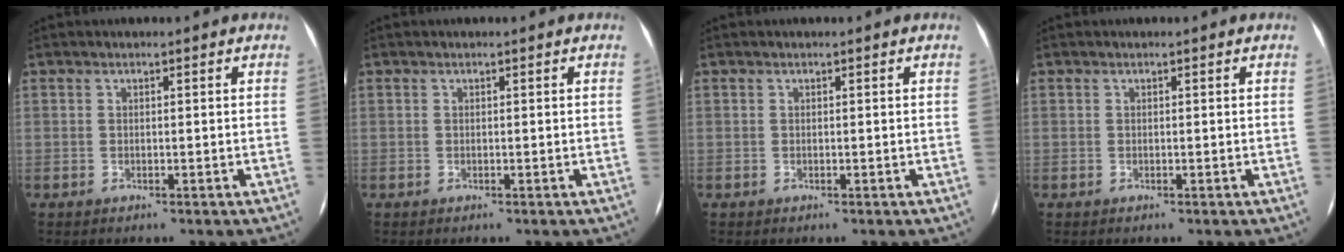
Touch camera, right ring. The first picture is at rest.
{"total": 0.0}
{"total": 0.0}
{"total": 0.0}